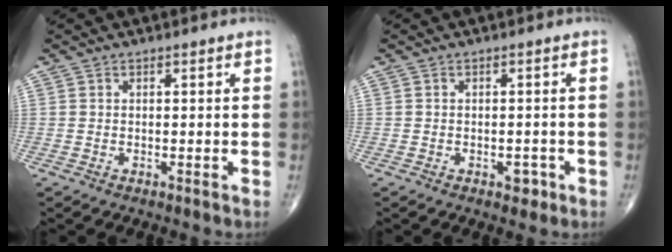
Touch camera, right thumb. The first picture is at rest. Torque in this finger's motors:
{"motor_torque": [0.39, 0.06, 0.04, -0.35, 0.04]}